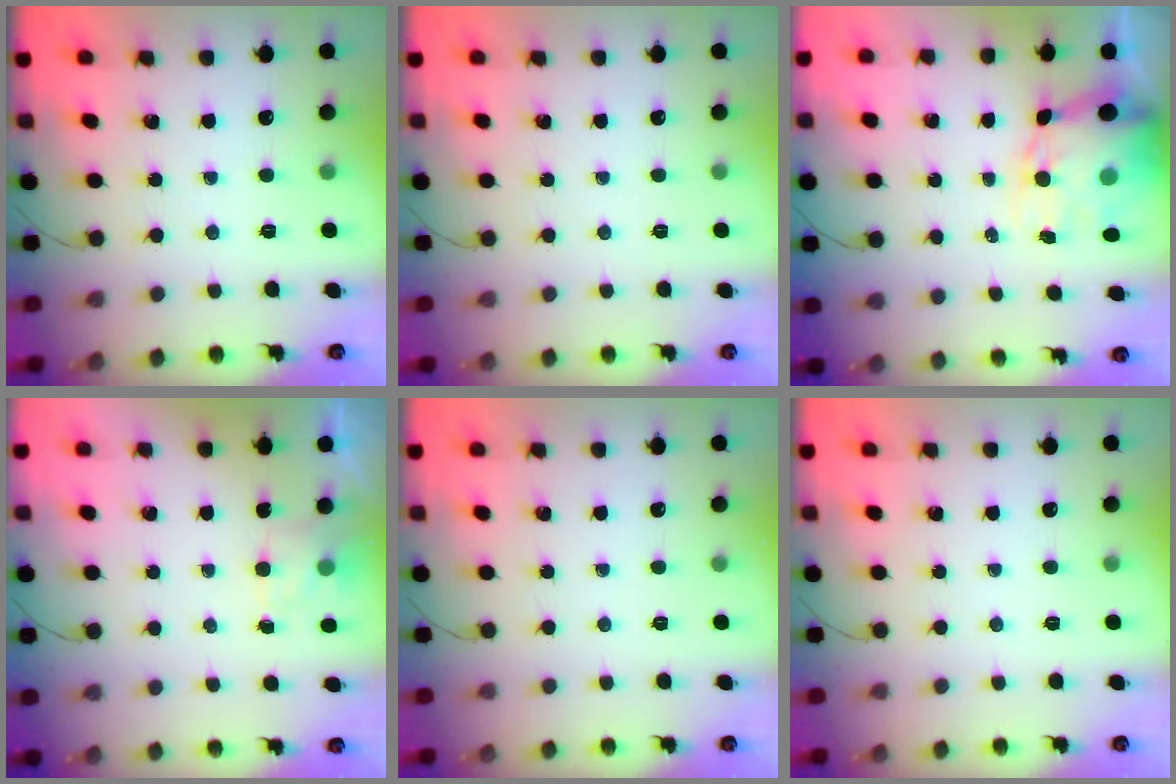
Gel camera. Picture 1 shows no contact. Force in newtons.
{"total": 0.0}
{"total": 12.5, "press": 12.1, "slide": 3.3}
{"total": 2.2, "press": 1.8, "slide": 1.3}
{"total": 0.0}
{"total": 0.0}